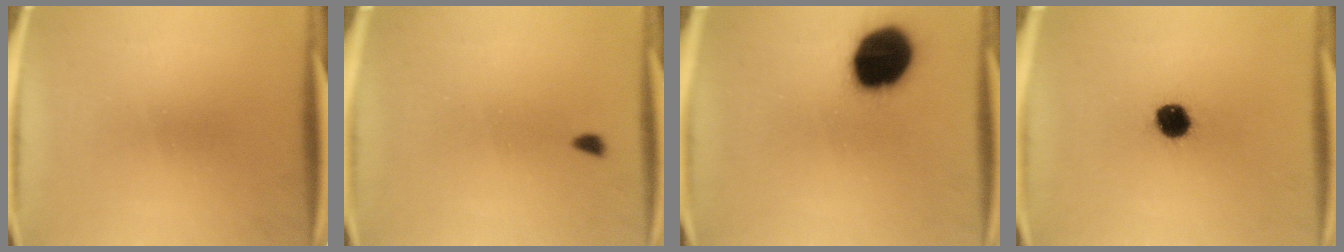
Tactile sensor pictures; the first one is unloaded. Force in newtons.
{"total": 1.1}
{"total": 18.2}
{"total": 7.5}